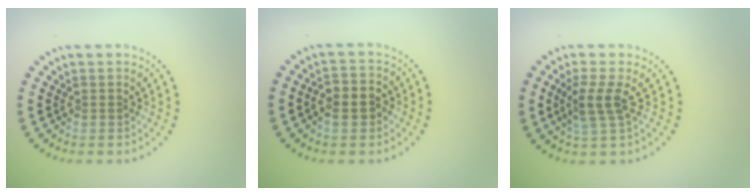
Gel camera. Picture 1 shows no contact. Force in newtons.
{"total": 2.8, "press": 2.7, "slide": 0.7}
{"total": 2.4, "press": 2.0, "slide": 1.3}